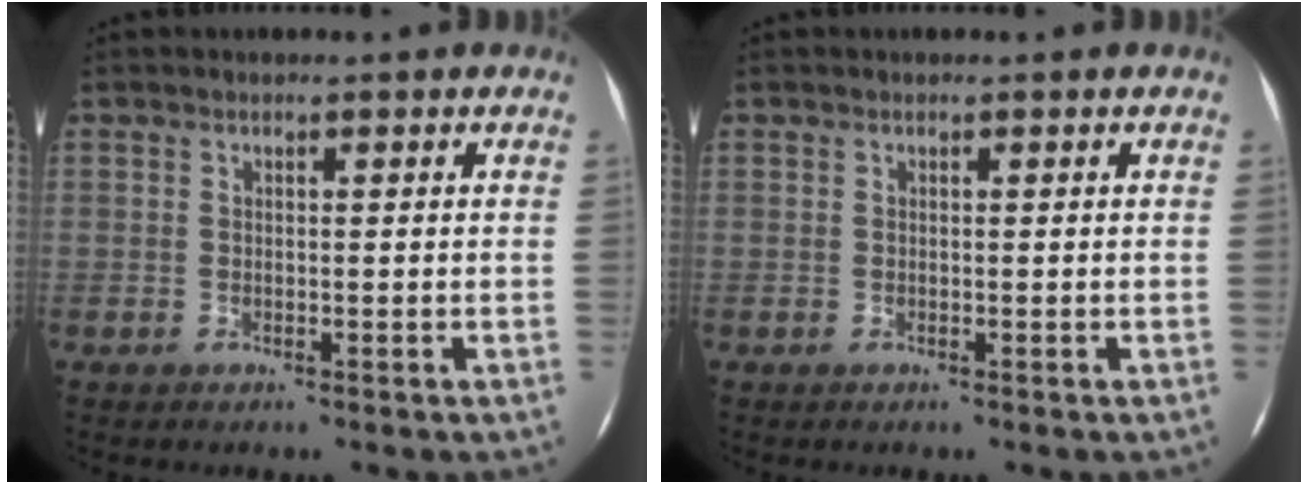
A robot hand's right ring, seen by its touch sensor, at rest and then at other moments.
{"total": 0.0}